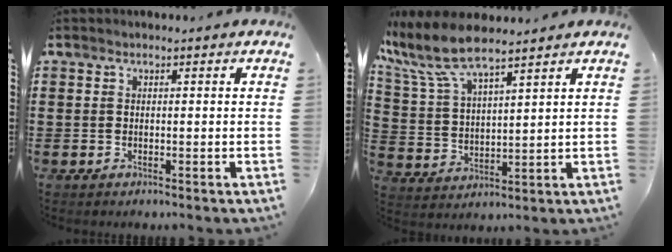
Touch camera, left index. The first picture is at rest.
{"total": 8.6, "force": [7.0, 1.7, 4.7], "torque": [-0.124, -0.029, 0.123]}